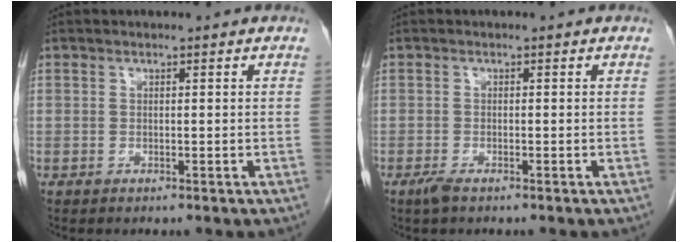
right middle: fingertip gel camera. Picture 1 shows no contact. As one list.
[{"total": 1.5, "force": [-1.1, 0.2, 1.0], "torque": [-0.028, -0.004, -0.020]}]